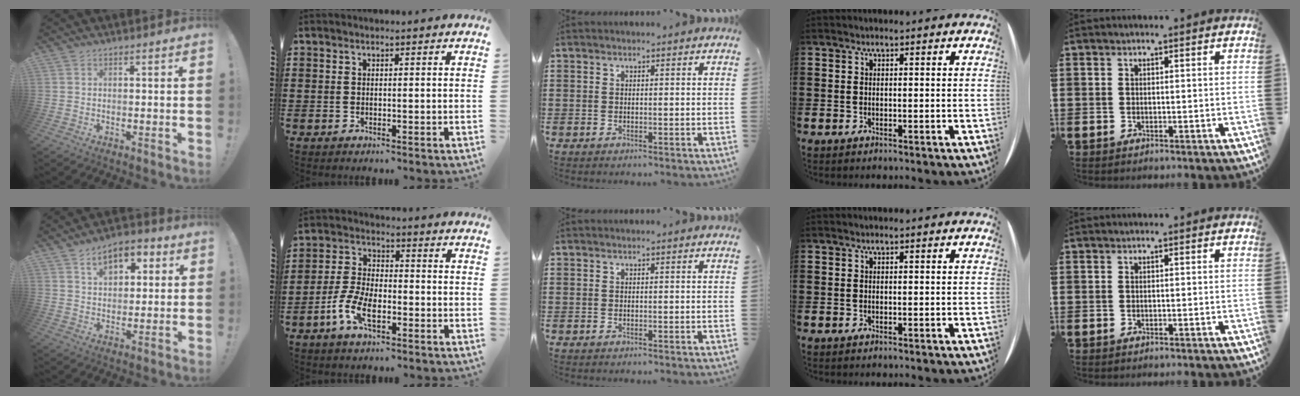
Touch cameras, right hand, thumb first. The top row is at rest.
{"thumb": {"total": 9.3, "force": [4.2, 6.2, 5.5], "torque": [-0.080, -0.007, 0.075]}, "index": {"total": 7.1, "force": [-3.3, 3.1, 5.5], "torque": [-0.141, -0.008, -0.069]}}